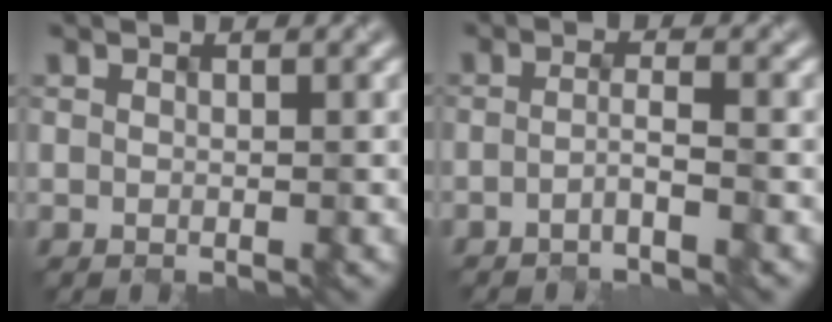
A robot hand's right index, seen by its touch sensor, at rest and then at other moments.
{"total": 1.8, "force": [-1.1, 0.2, 1.3], "torque": [-0.021, 0.005, -0.029]}